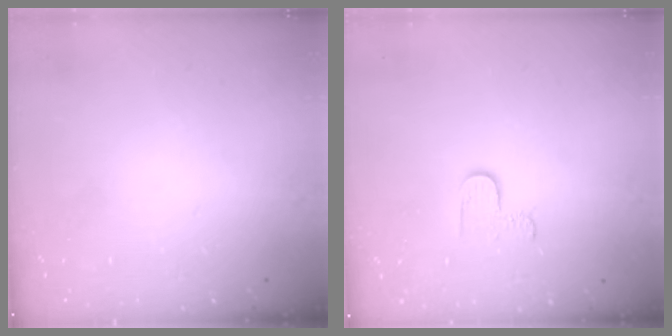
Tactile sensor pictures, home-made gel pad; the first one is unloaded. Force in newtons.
{"total": 2.9, "press": 2.9, "slide": 0.3}